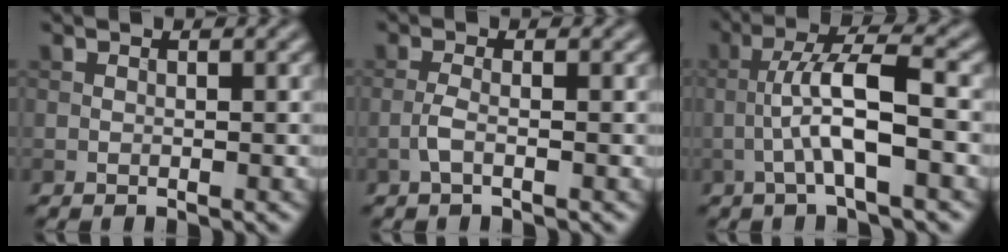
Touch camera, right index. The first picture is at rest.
{"total": 1.6, "force": [-0.6, 0.4, 1.4], "torque": [-0.032, 0.002, -0.016]}
{"total": 5.9, "force": [-1.3, 1.0, 5.7], "torque": [-0.106, 0.018, -0.028]}